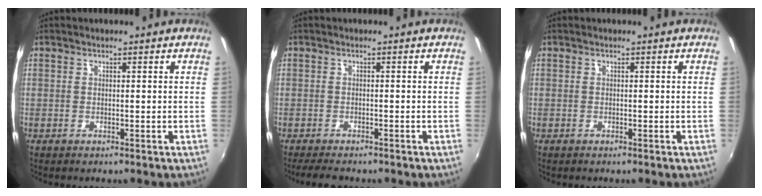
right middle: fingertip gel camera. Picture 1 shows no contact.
{"total": 5.0, "force": [-4.2, 1.2, 2.3], "torque": [-0.052, -0.019, -0.070]}
{"total": 0.0}